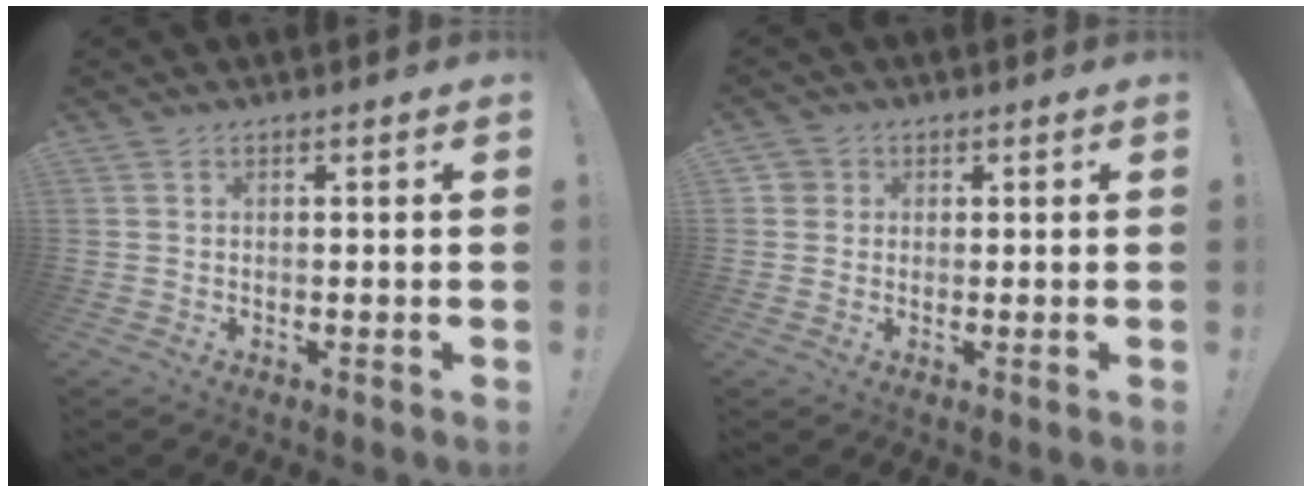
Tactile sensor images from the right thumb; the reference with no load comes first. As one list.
[{"total": 2.4, "force": [0.4, 2.3, 0.6], "torque": [-0.008, 0.002, 0.008]}]